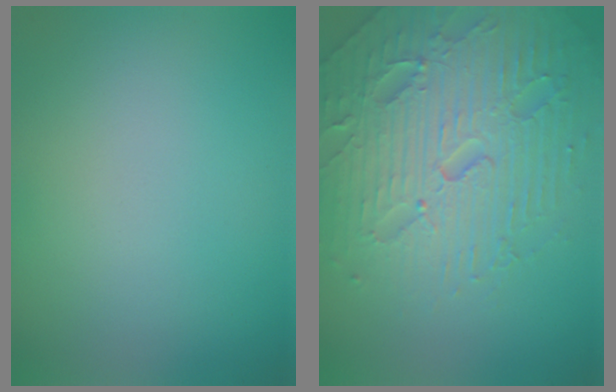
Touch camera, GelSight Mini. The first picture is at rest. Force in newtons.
{"total": 7.4, "press": 7.3, "slide": 1.6}